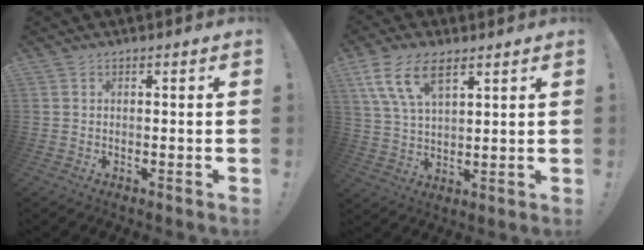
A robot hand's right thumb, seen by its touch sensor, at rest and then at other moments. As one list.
[{"total": 11.4, "force": [6.6, 5.6, 7.5], "torque": [-0.153, -0.008, 0.126]}]